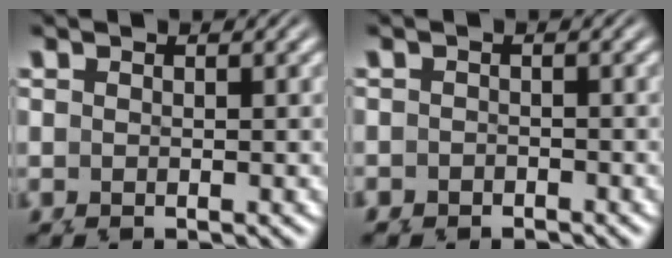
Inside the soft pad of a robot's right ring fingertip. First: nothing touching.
{"total": 1.0, "force": [-0.8, 0.1, -0.7], "torque": [0.017, -0.001, -0.013]}